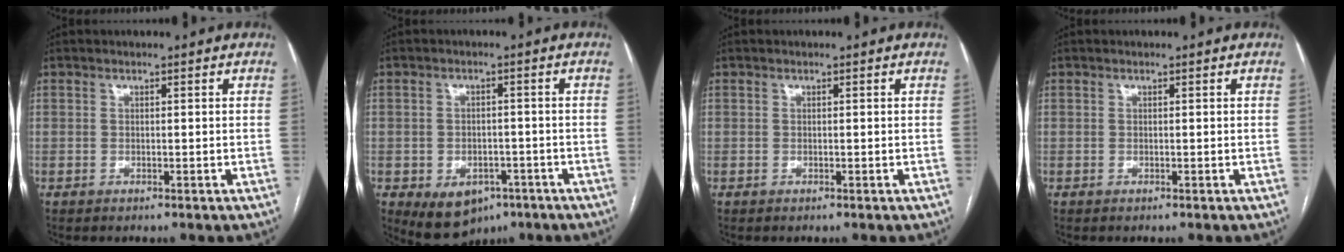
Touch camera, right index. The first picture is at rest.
{"total": 7.6, "force": [-3.9, 5.4, 3.7], "torque": [-0.055, 0.007, -0.045]}
{"total": 0.0}
{"total": 0.0}